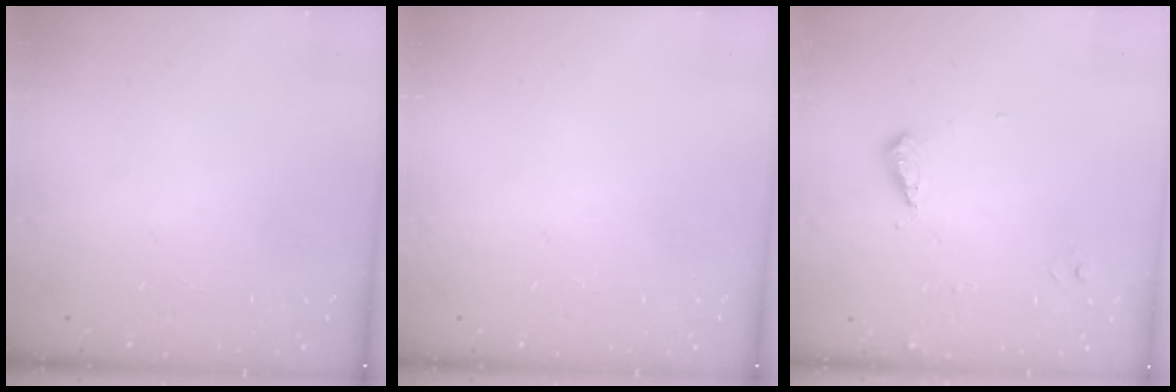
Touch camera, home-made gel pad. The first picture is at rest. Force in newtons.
{"total": 0.0}
{"total": 5.0, "press": 4.9, "slide": 0.6}